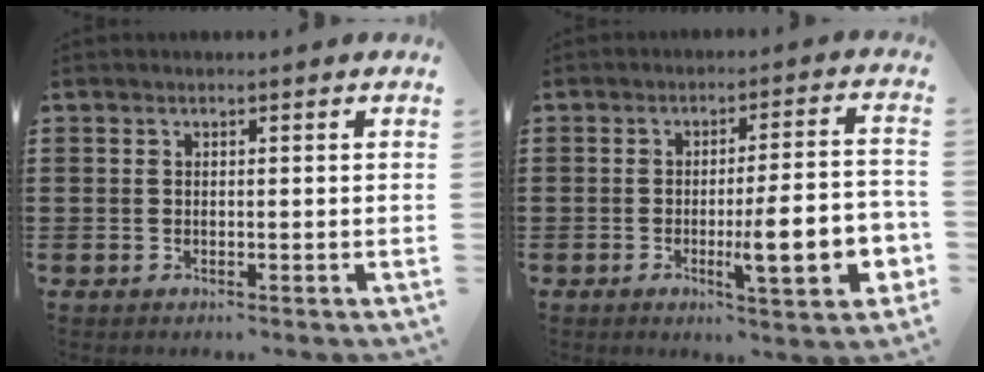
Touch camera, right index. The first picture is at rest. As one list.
[{"total": 10.8, "force": [-2.7, 2.2, 10.2], "torque": [-0.152, -0.010, -0.044]}]